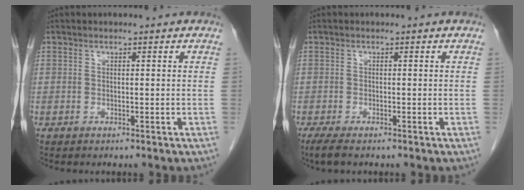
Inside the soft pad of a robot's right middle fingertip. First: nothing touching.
{"total": 2.5, "force": [-1.8, 0.5, 1.6], "torque": [-0.037, -0.009, -0.031]}